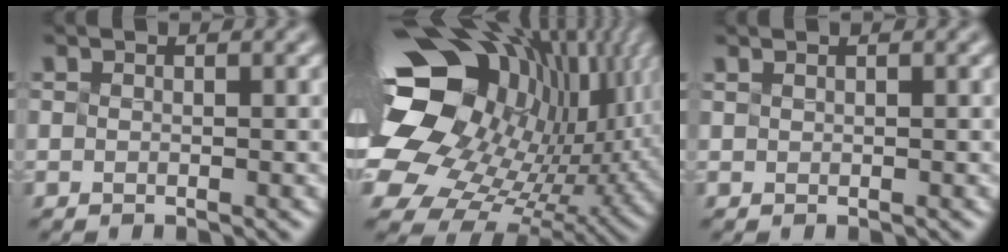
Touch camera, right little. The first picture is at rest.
{"total": 18.2, "force": [4.0, 13.2, 11.9], "torque": [-0.223, -0.016, 0.100]}
{"total": 1.4, "force": [0.9, 0.7, 0.8], "torque": [0.001, 0.010, -0.002]}